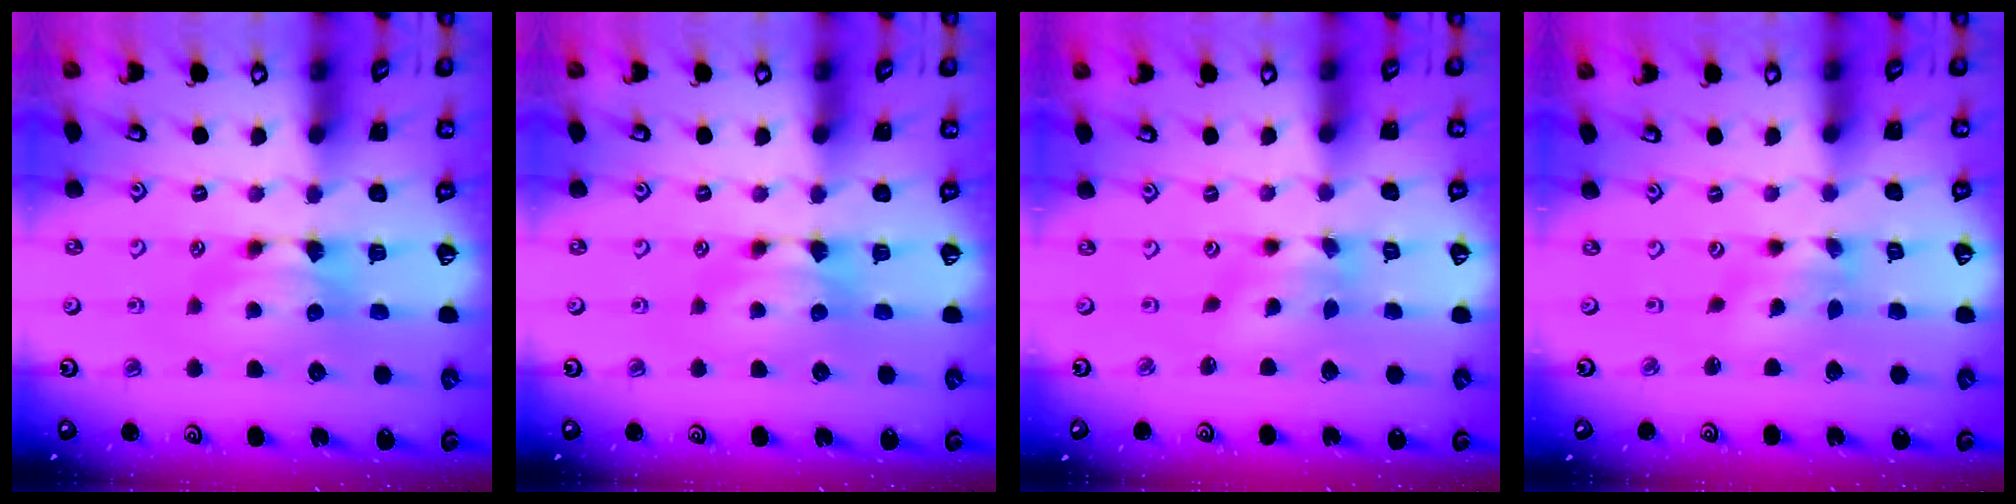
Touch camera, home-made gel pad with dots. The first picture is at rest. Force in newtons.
{"total": 0.0}
{"total": 1.8, "press": 1.1, "slide": 1.4}
{"total": 1.1, "press": 0.3, "slide": 1.1}